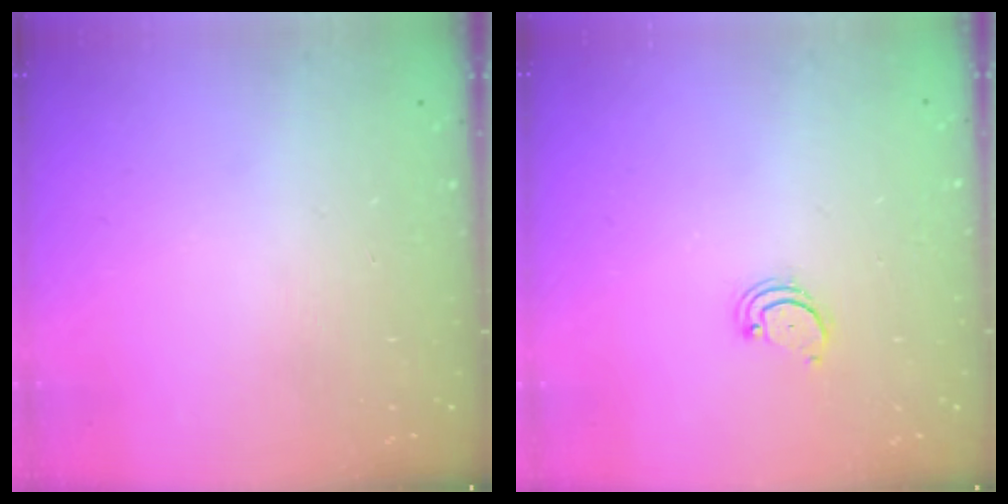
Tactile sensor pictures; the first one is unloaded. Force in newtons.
{"total": 2.6, "press": 2.5, "slide": 0.5}